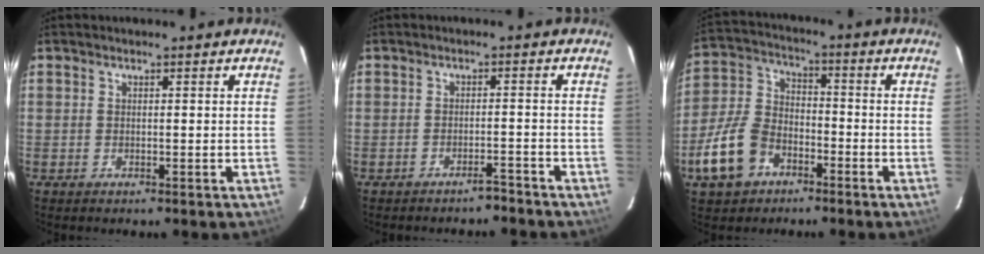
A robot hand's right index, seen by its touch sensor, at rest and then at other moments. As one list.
[{"total": 2.8, "force": [-2.7, 0.3, 0.6], "torque": [-0.018, 0.004, -0.032]}, {"total": 12.3, "force": [-6.4, 8.2, 6.5], "torque": [-0.158, 0.019, -0.119]}]